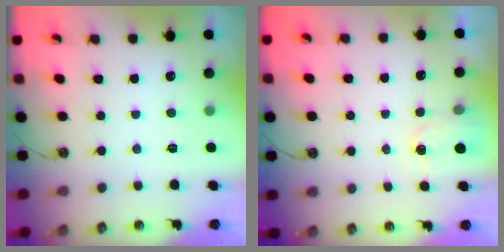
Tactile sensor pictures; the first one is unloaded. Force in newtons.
{"total": 1.9, "press": 1.9, "slide": 0.3}